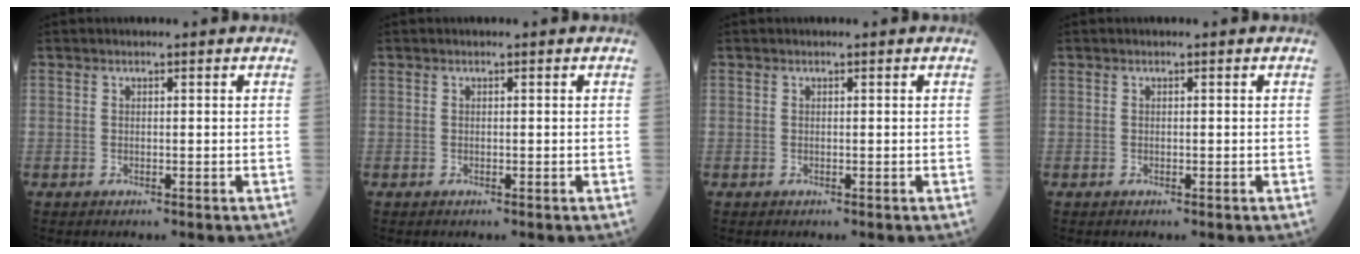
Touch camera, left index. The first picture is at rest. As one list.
[{"total": 0.0}, {"total": 0.0}, {"total": 0.0}]